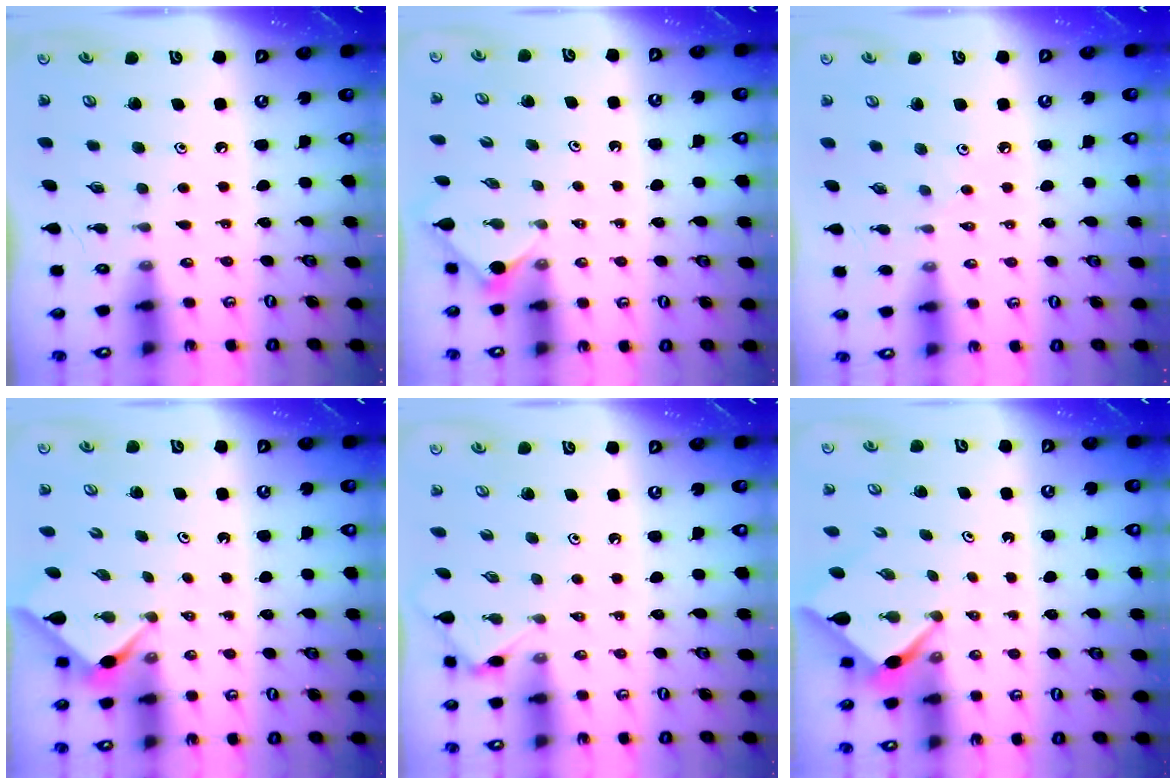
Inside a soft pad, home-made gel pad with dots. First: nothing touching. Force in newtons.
{"total": 1.8, "press": 1.8, "slide": 0.4}
{"total": 2.1, "press": 2.1, "slide": 0.4}
{"total": 2.8, "press": 2.8, "slide": 0.4}
{"total": 3.9, "press": 3.8, "slide": 0.5}
{"total": 2.6, "press": 2.6, "slide": 0.1}